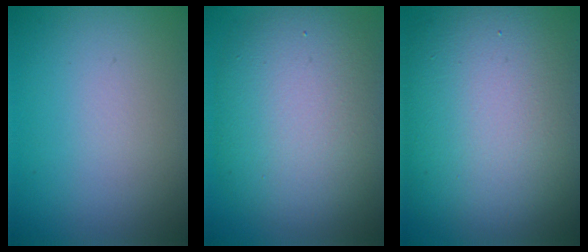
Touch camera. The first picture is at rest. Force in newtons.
{"total": 10.6, "press": 10.6, "slide": 0.3}
{"total": 16.0, "press": 16.0, "slide": 1.3}